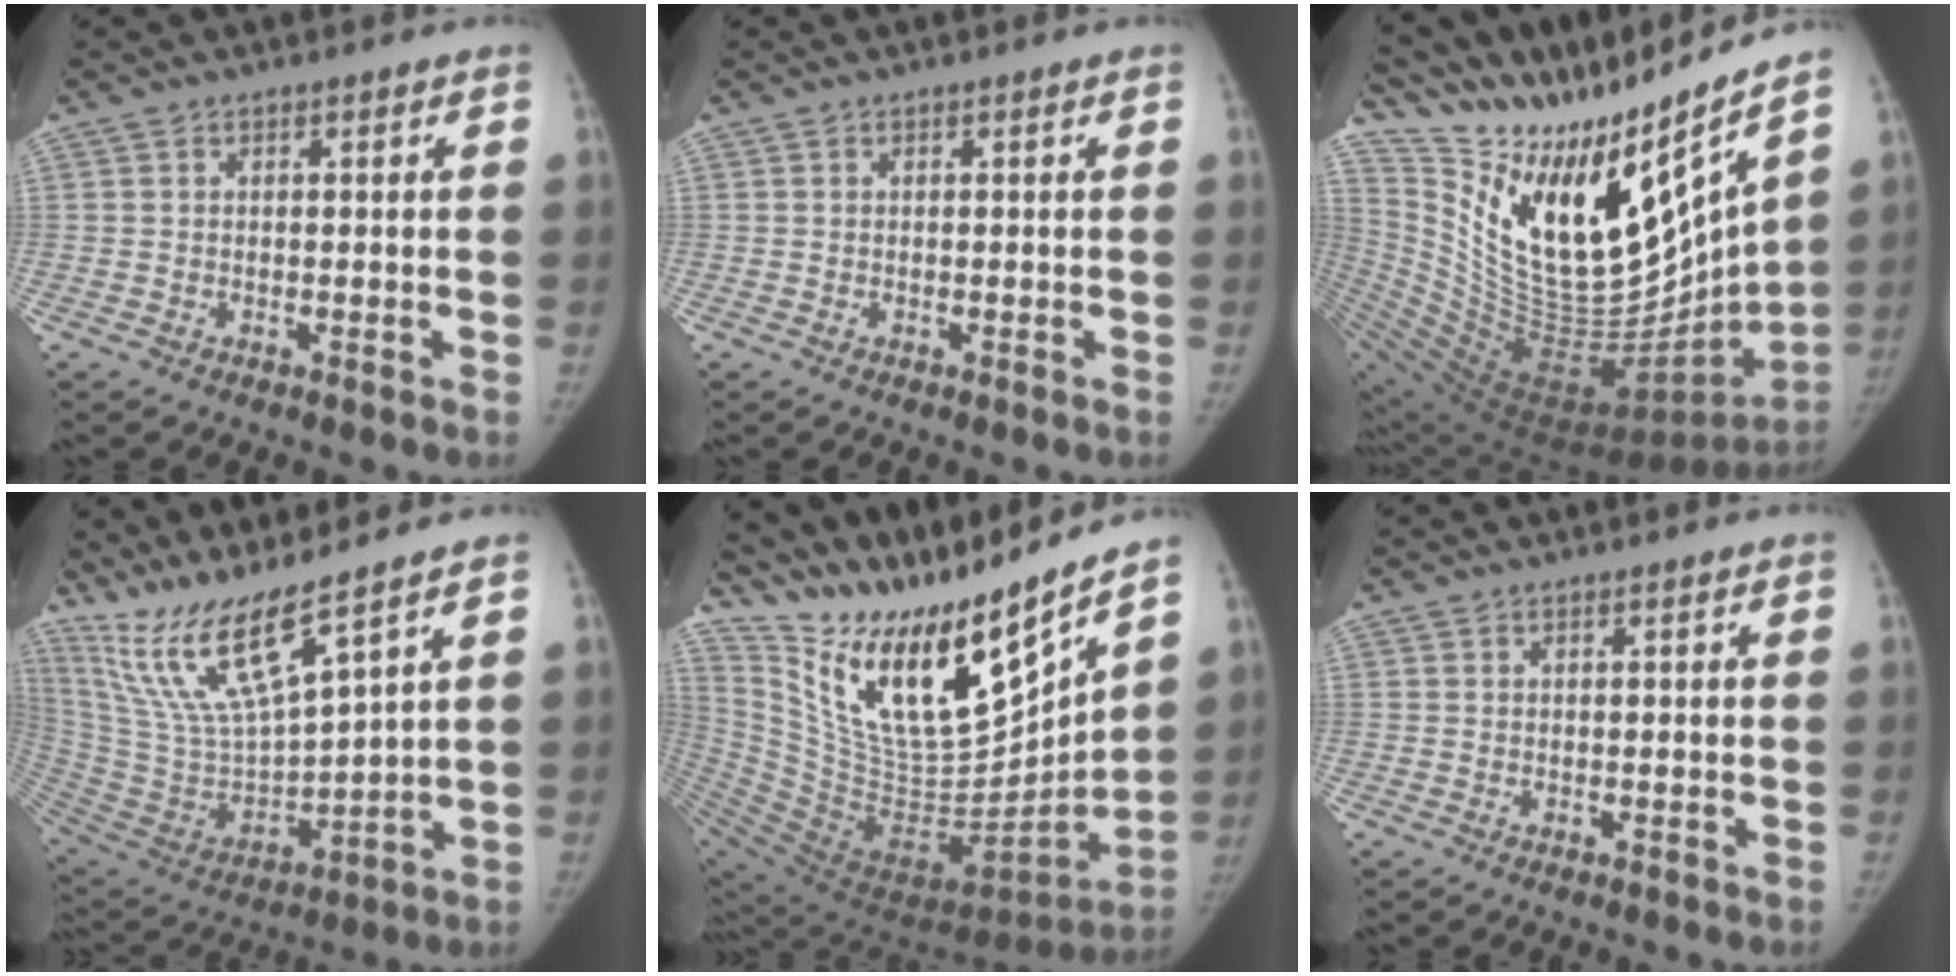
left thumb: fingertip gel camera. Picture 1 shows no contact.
{"total": 0.0}
{"total": 32.2, "force": [22.1, 7.5, 22.3], "torque": [-0.330, -0.126, 0.392]}
{"total": 15.7, "force": [12.1, 1.6, 9.9], "torque": [-0.188, -0.067, 0.259]}
{"total": 28.7, "force": [22.0, 6.0, 17.4], "torque": [-0.250, -0.120, 0.396]}
{"total": 0.0}